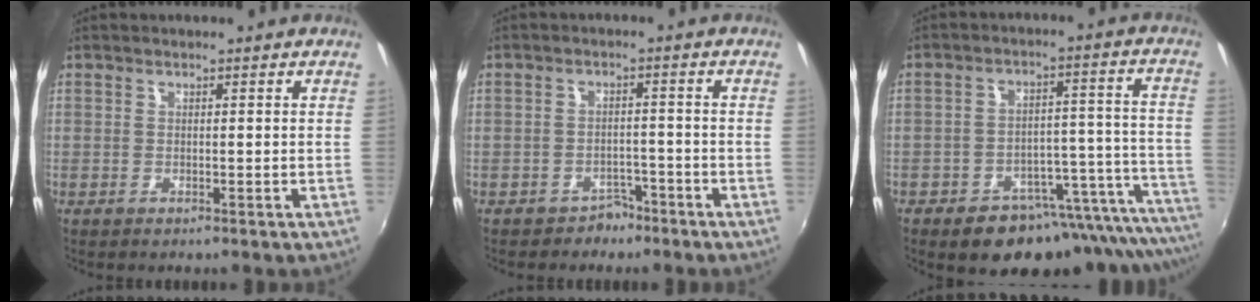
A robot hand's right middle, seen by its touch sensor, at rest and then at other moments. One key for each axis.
{"total": 3.6, "fx": -2.8, "fy": 2.3, "fz": 0.2, "tx": -0.004, "ty": 0.013, "tz": -0.039}
{"total": 20.2, "fx": -17.8, "fy": 6.7, "fz": 6.9, "tx": -0.068, "ty": 0.024, "tz": -0.233}